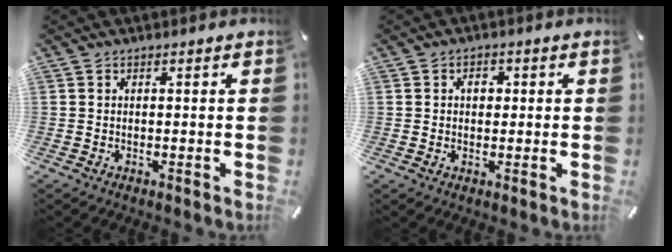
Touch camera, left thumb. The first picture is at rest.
{"total": 3.3, "force": [0.5, 2.5, 2.0], "torque": [-0.019, -0.001, -0.001]}